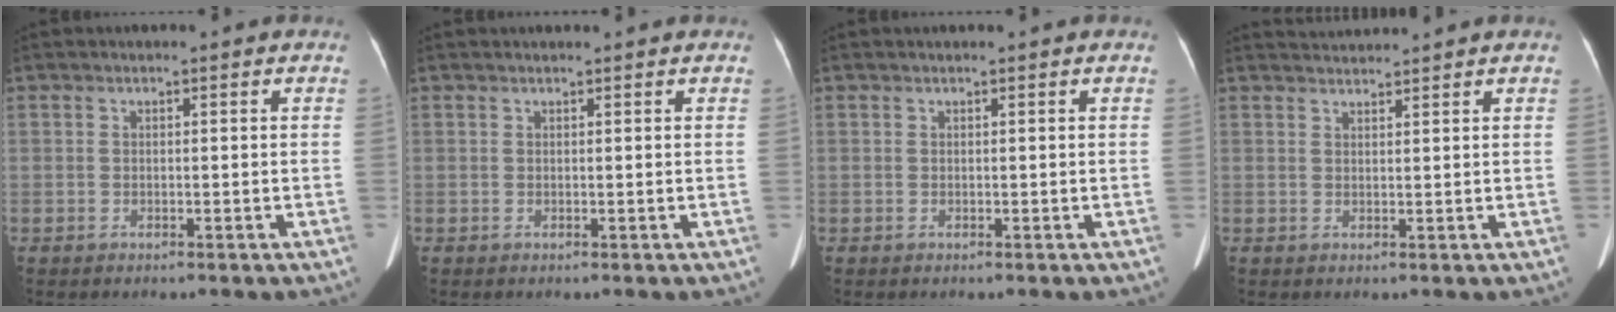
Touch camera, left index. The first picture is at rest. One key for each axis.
{"total": 1.2, "fx": 1.1, "fy": -0.1, "fz": 0.3, "tx": -0.008, "ty": 0.014, "tz": 0.018}
{"total": 0.0}
{"total": 2.3, "fx": 2.2, "fy": -0.7, "fz": -0.3, "tx": 0.000, "ty": 0.012, "tz": 0.049}